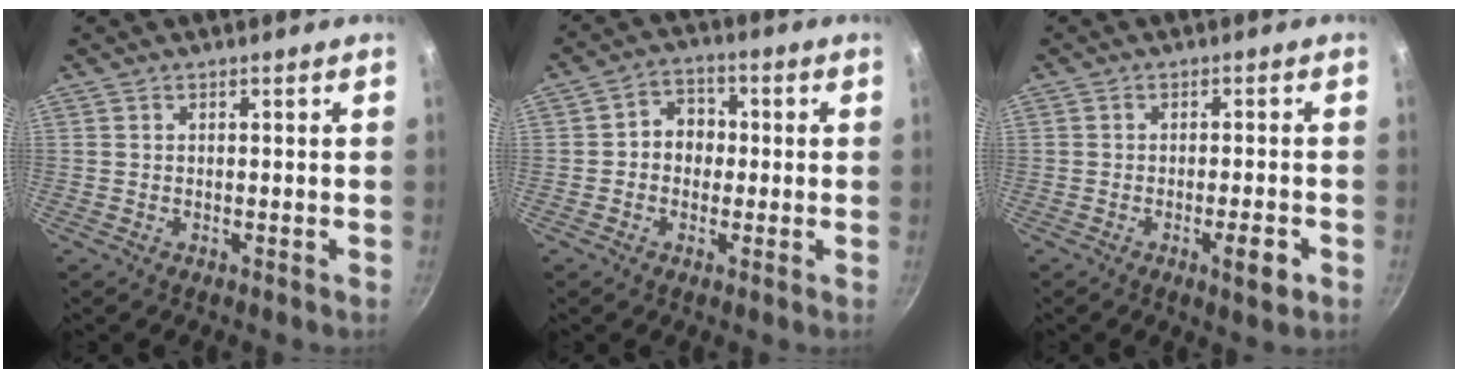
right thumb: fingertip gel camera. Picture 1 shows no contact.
{"total": 6.1, "force": [-0.1, 5.2, 3.2], "torque": [-0.014, 0.014, -0.012]}
{"total": 4.6, "force": [-1.9, 1.1, 4.0], "torque": [-0.054, 0.010, -0.025]}